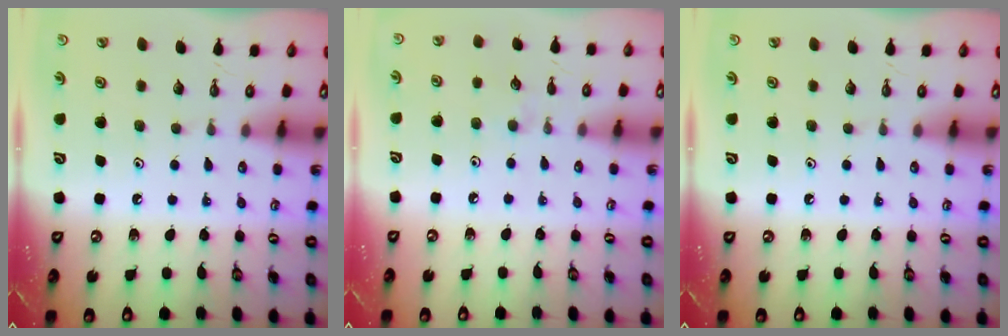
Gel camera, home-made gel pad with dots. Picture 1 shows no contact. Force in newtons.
{"total": 1.9, "press": 1.8, "slide": 0.3}
{"total": 0.0}